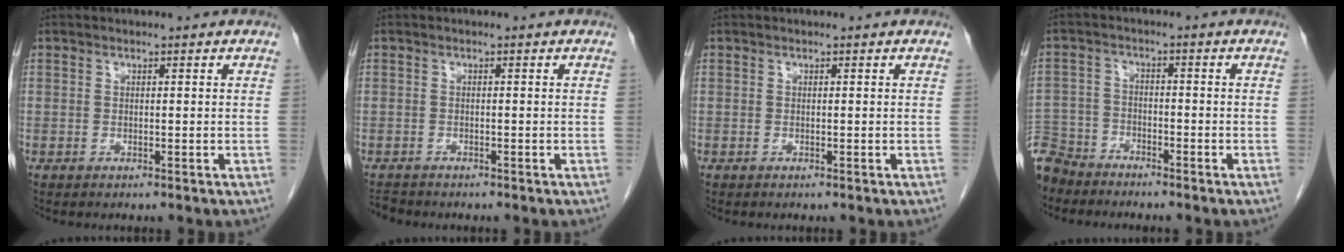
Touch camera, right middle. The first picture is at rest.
{"total": 1.8, "force": [-1.7, 0.4, 0.0], "torque": [-0.007, -0.009, -0.028]}
{"total": 0.0}
{"total": 8.5, "force": [-7.5, 3.9, 1.0], "torque": [-0.029, -0.001, -0.144]}